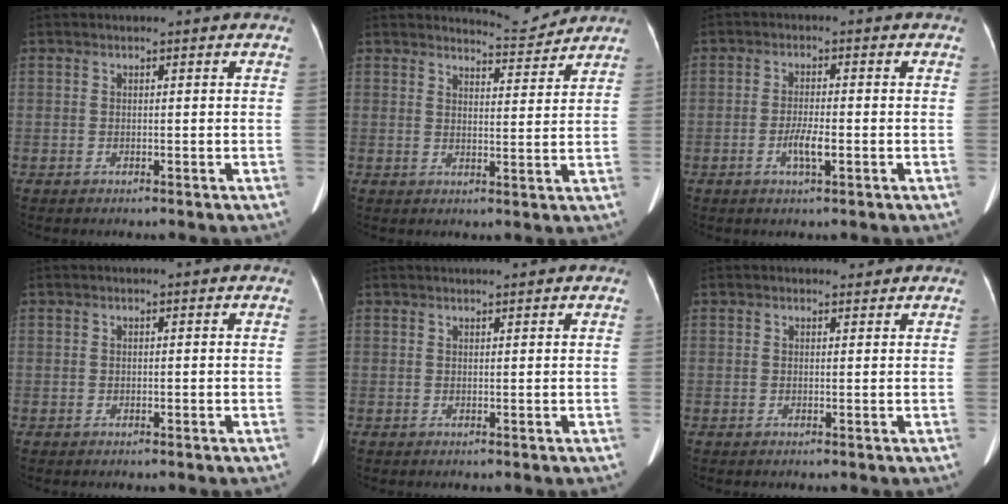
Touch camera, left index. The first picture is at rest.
{"total": 4.5, "force": [4.4, -0.2, -0.8], "torque": [-0.001, -0.018, 0.064]}
{"total": 3.4, "force": [-1.3, 0.5, 3.1], "torque": [-0.063, -0.002, -0.024]}
{"total": 0.0}
{"total": 2.6, "force": [2.4, -0.1, 1.0], "torque": [-0.011, 0.021, 0.037]}
{"total": 0.8, "force": [0.7, 0.2, -0.2], "torque": [-0.005, -0.006, 0.010]}